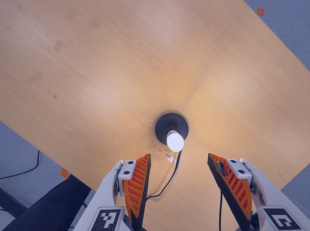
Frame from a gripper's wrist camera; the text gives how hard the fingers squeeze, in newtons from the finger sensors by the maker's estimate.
{"total": 0.0}